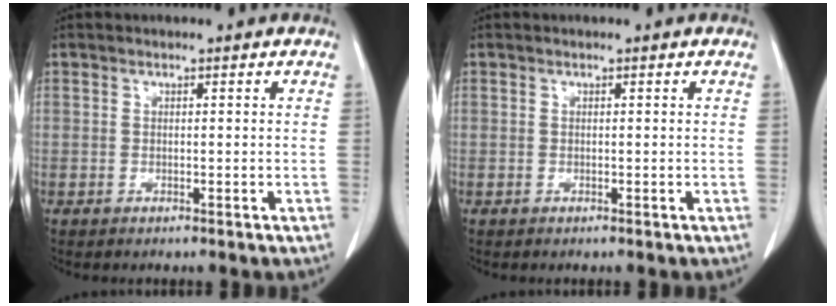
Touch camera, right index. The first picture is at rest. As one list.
[{"total": 0.0}]